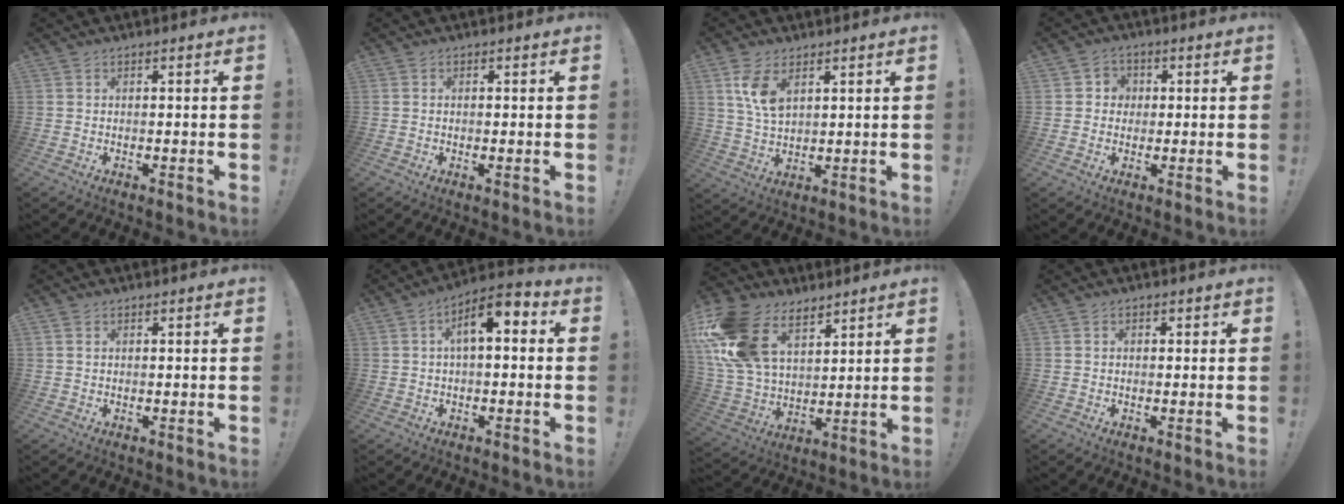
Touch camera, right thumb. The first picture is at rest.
{"total": 0.5, "force": [0.0, 0.0, 0.5], "torque": [-0.005, -0.001, 0.000]}
{"total": 8.2, "force": [4.1, 4.3, 5.7], "torque": [-0.102, -0.018, 0.074]}
{"total": 4.1, "force": [0.0, 4.0, 0.8], "torque": [-0.011, 0.006, -0.001]}
{"total": 1.0, "force": [0.5, 0.6, 0.6], "torque": [-0.012, 0.002, 0.009]}
{"total": 8.7, "force": [2.6, 3.6, 7.5], "torque": [-0.116, -0.011, 0.045]}
{"total": 21.3, "force": [11.1, 13.6, 12.1], "torque": [-0.245, -0.049, 0.214]}
{"total": 1.3, "force": [0.0, 1.0, 0.7], "torque": [-0.006, 0.001, -0.003]}